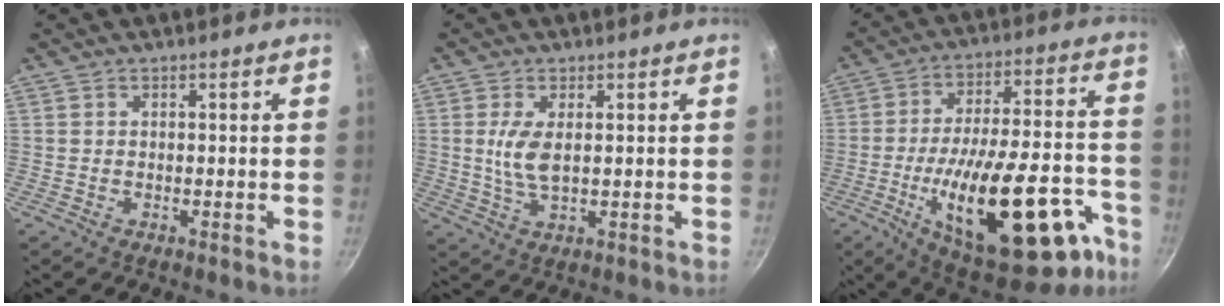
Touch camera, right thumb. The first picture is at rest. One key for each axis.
{"total": 5.3, "fx": 0.8, "fy": 2.2, "fz": 4.8, "tx": -0.098, "ty": -0.006, "tz": 0.018}
{"total": 29.6, "fx": -13.1, "fy": 12.0, "fz": 23.8, "tx": -0.311, "ty": 0.057, "tz": -0.184}